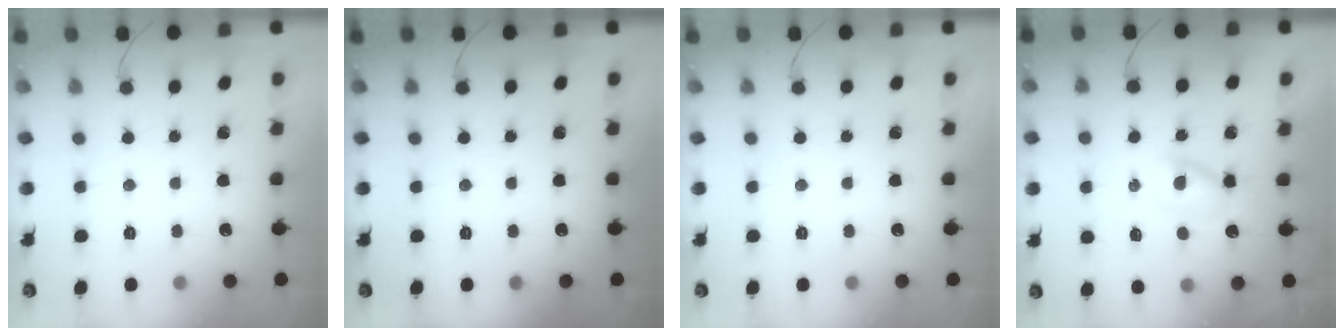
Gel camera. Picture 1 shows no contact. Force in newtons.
{"total": 0.0}
{"total": 0.0}
{"total": 3.0, "press": 2.7, "slide": 1.3}